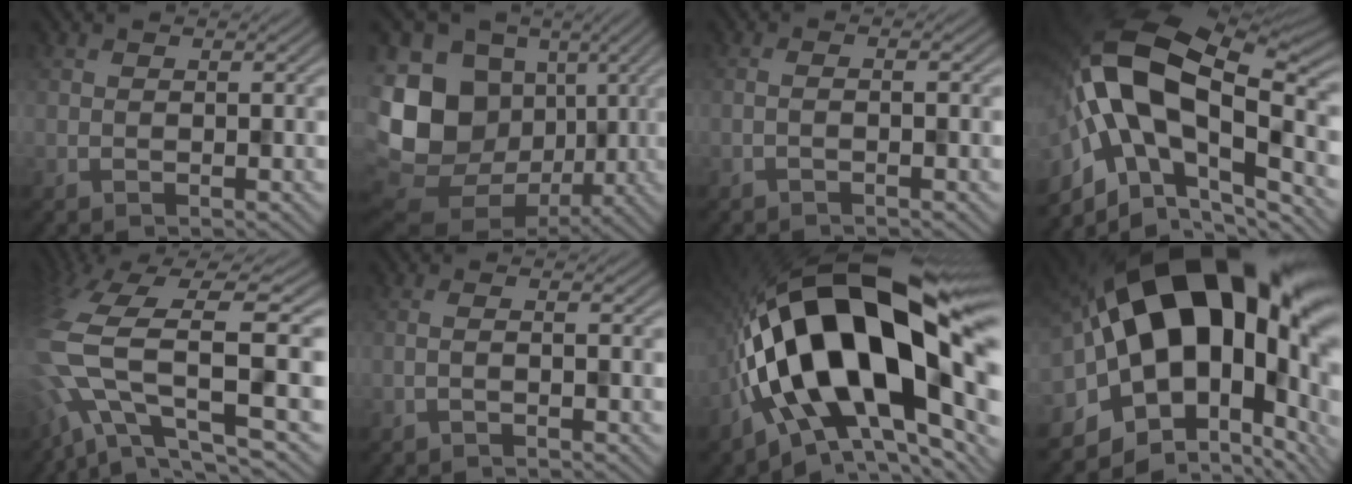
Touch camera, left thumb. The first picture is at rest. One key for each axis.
{"total": 16.7, "fx": -1.2, "fy": 13.9, "fz": 9.2, "tx": -0.231, "ty": -0.019, "tz": -0.001}
{"total": 1.3, "fx": -0.8, "fy": 0.1, "fz": 1.0, "tx": -0.015, "ty": 0.011, "tz": -0.023}
{"total": 18.6, "fx": -1.8, "fy": 10.1, "fz": 15.5, "tx": -0.326, "ty": 0.005, "tz": -0.033}
{"total": 14.2, "fx": -2.2, "fy": 5.4, "fz": 13.0, "tx": -0.315, "ty": -0.013, "tz": -0.024}
{"total": 1.6, "fx": -0.9, "fy": 0.1, "fz": 1.3, "tx": -0.018, "ty": 0.013, "tz": -0.029}
{"total": 22.8, "fx": 0.0, "fy": 10.6, "fz": 20.2, "tx": -0.389, "ty": -0.002, "tz": -0.013}
{"total": 21.9, "fx": 1.7, "fy": 13.3, "fz": 17.3, "tx": -0.291, "ty": -0.006, "tz": 0.039}